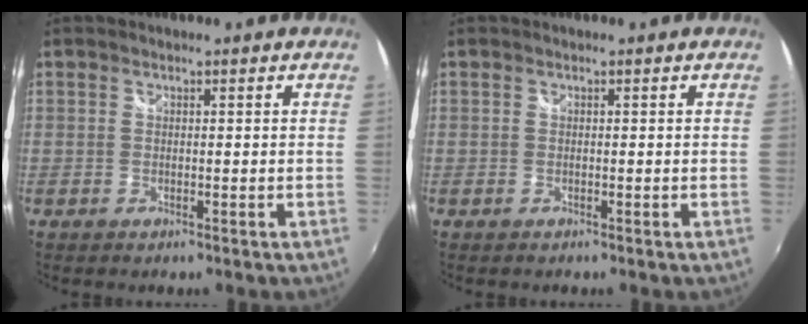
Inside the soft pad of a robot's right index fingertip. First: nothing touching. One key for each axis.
{"total": 0.0}